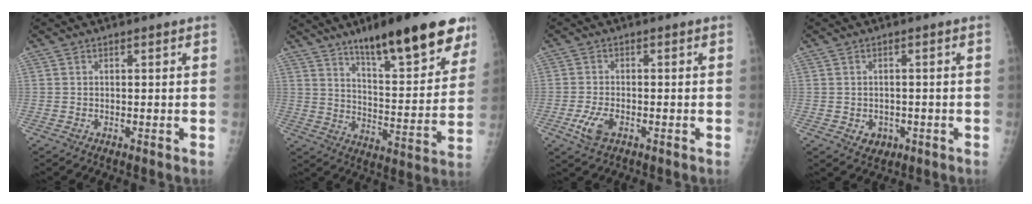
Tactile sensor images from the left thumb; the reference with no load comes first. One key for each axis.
{"total": 22.2, "fx": 14.4, "fy": 5.5, "fz": 15.9, "tx": -0.198, "ty": -0.061, "tz": 0.220}
{"total": 4.6, "fx": -2.0, "fy": 2.4, "fz": 3.4, "tx": -0.077, "ty": 0.002, "tz": -0.036}
{"total": 3.3, "fx": -1.0, "fy": 2.7, "fz": 1.4, "tx": -0.006, "ty": 0.004, "tz": -0.004}